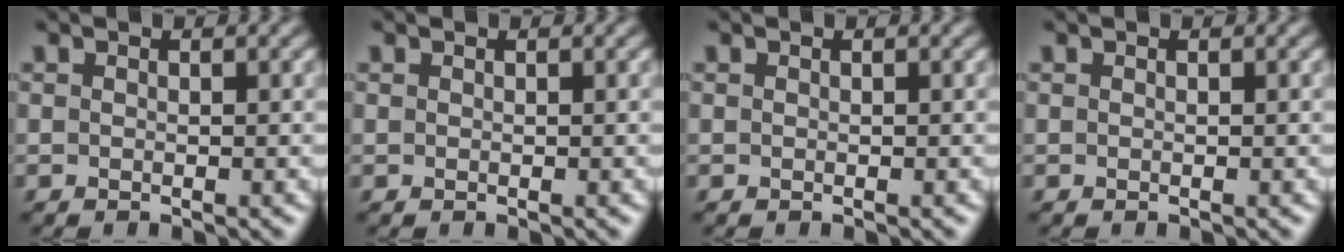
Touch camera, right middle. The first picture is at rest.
{"total": 0.0}
{"total": 0.0}
{"total": 0.0}